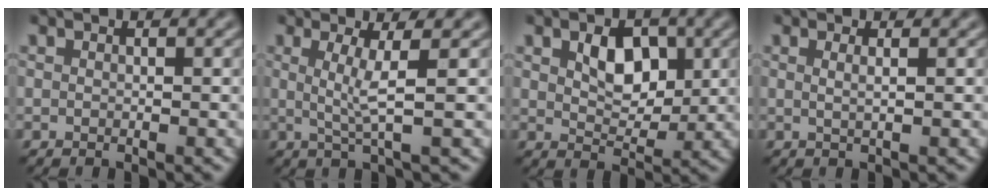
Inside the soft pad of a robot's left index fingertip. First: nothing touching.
{"total": 3.0, "force": [0.3, 0.3, 3.0], "torque": [-0.063, -0.008, 0.007]}
{"total": 3.7, "force": [0.9, 2.4, 2.7], "torque": [-0.052, -0.003, 0.013]}
{"total": 1.3, "force": [0.4, 0.5, 1.1], "torque": [-0.013, -0.004, -0.006]}